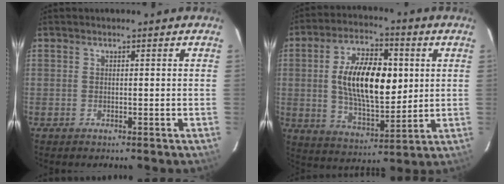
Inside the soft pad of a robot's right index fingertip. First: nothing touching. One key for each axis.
{"total": 16.7, "fx": 2.3, "fy": 8.0, "fz": 14.5, "tx": -0.256, "ty": 0.011, "tz": 0.047}